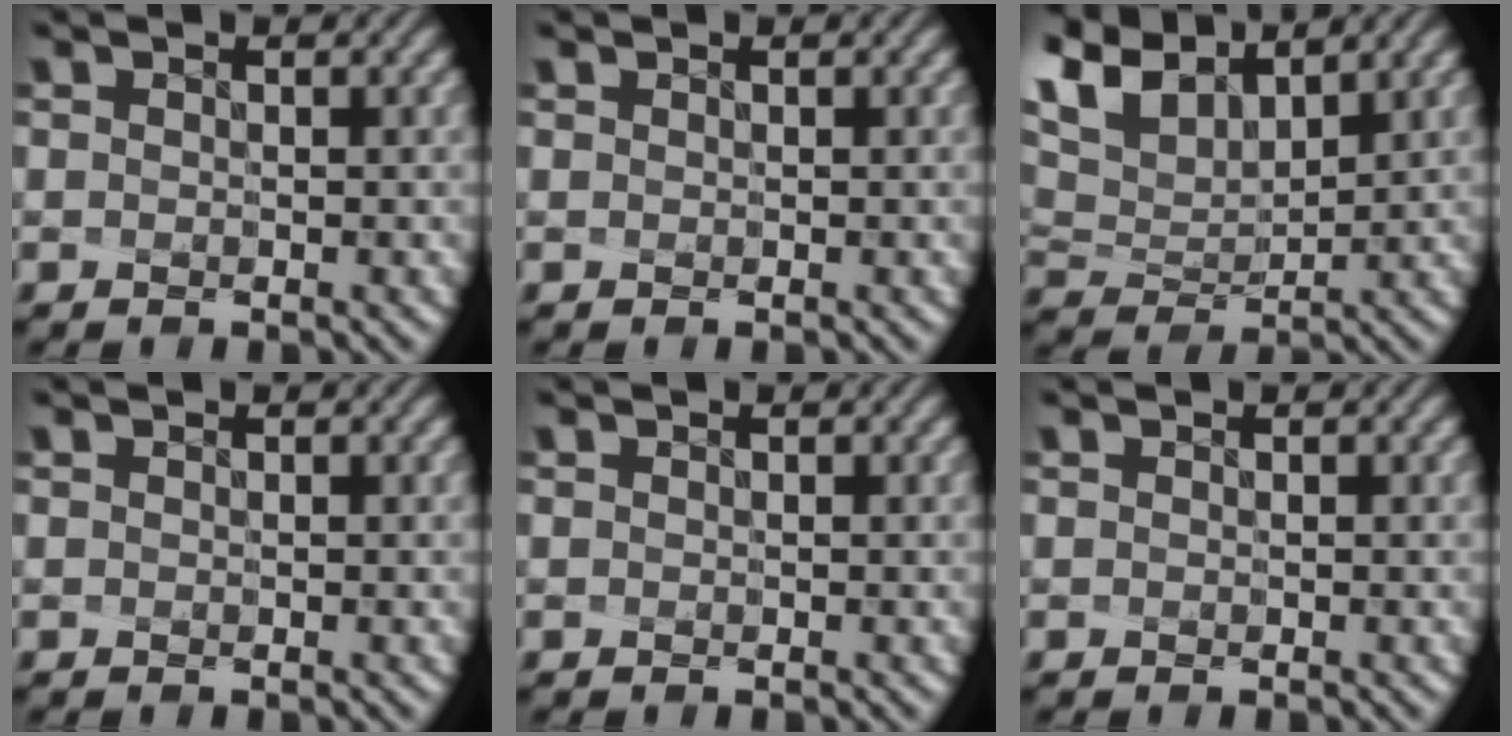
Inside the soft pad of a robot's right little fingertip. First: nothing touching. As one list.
[{"total": 0.0}, {"total": 4.6, "force": [3.3, 2.2, 2.4], "torque": [-0.070, -0.001, 0.075]}, {"total": 0.0}, {"total": 0.0}, {"total": 0.0}]